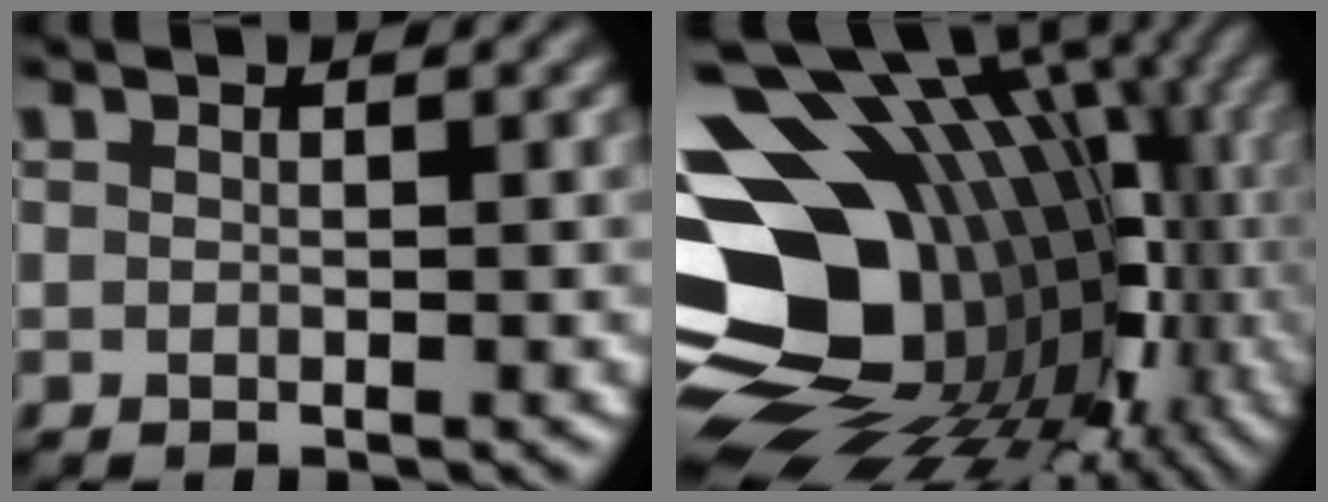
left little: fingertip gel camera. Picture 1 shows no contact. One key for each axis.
{"total": 19.9, "fx": -1.9, "fy": 14.5, "fz": 13.4, "tx": -0.229, "ty": 0.002, "tz": -0.015}